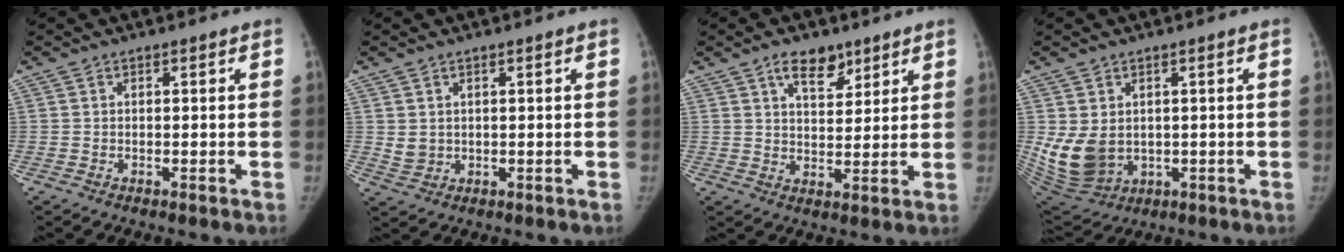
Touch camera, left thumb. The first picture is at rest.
{"total": 2.6, "force": [0.9, 2.0, 1.4], "torque": [-0.018, -0.011, 0.026]}
{"total": 7.1, "force": [4.7, 3.6, 4.0], "torque": [-0.038, -0.030, 0.077]}
{"total": 10.2, "force": [0.3, 7.8, 6.6], "torque": [-0.122, -0.016, 0.033]}